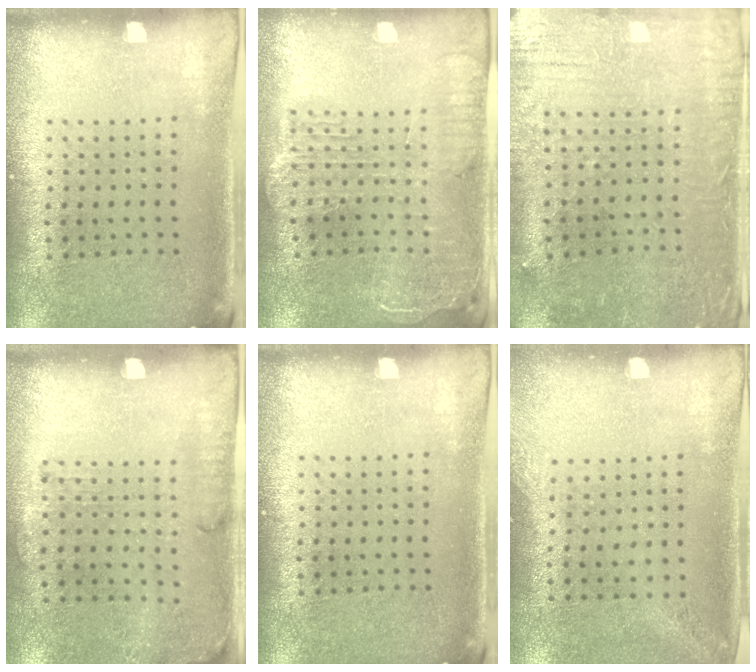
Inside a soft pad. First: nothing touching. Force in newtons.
{"total": 2.3, "press": 2.0, "slide": 1.1}
{"total": 0.9, "press": 0.7, "slide": 0.5}
{"total": 1.7, "press": 1.2, "slide": 1.2}
{"total": 0.0}
{"total": 1.4, "press": 1.0, "slide": 1.0}